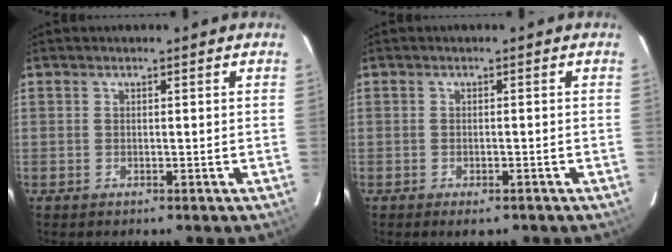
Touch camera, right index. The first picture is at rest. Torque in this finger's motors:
{"motor_torque": [-0.08, -0.12, 0.13, 0.02]}